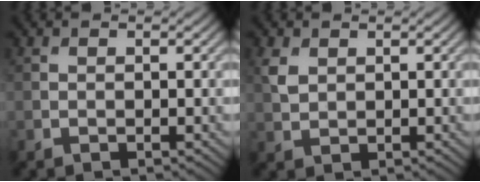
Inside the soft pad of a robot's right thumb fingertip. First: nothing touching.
{"total": 2.4, "force": [1.1, 1.6, 1.3], "torque": [-0.038, -0.001, 0.026]}